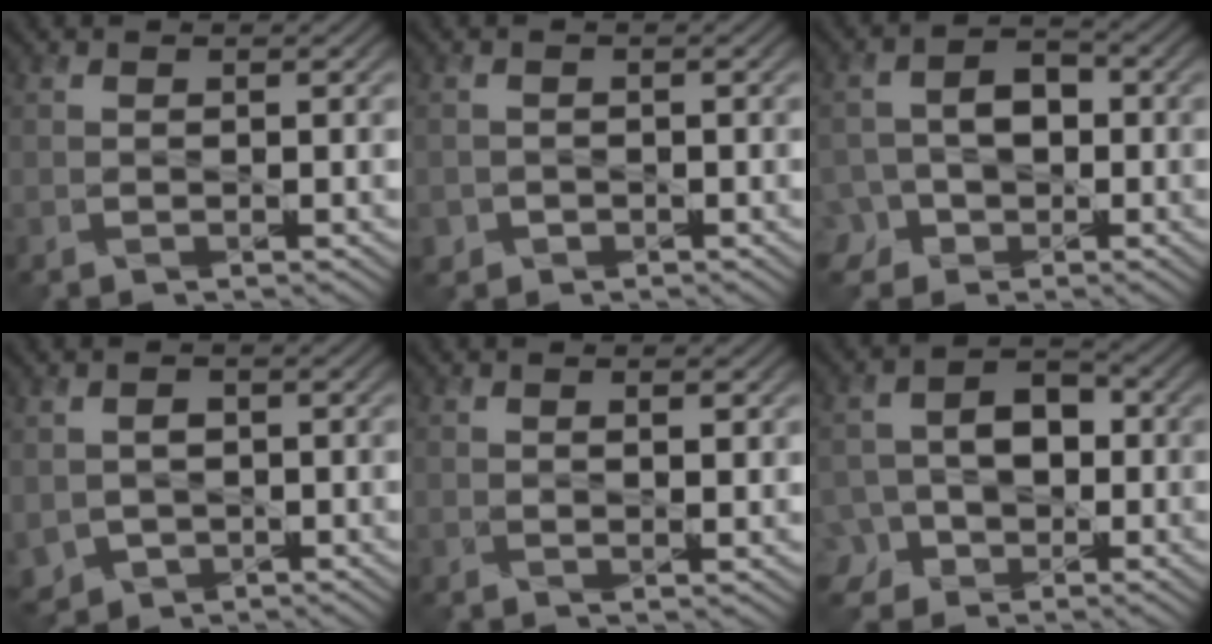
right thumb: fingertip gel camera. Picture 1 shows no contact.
{"total": 1.3, "force": [-0.8, 1.0, -0.4], "torque": [0.012, -0.004, -0.016]}
{"total": 6.0, "force": [-2.0, 4.8, 2.8], "torque": [-0.036, 0.004, -0.041]}
{"total": 3.1, "force": [-0.4, 2.7, 1.4], "torque": [-0.045, -0.008, -0.004]}
{"total": 1.1, "force": [0.5, 0.2, 0.9], "torque": [-0.014, 0.000, 0.011]}
{"total": 7.0, "force": [-2.2, 5.6, 3.5], "torque": [-0.047, 0.005, -0.047]}